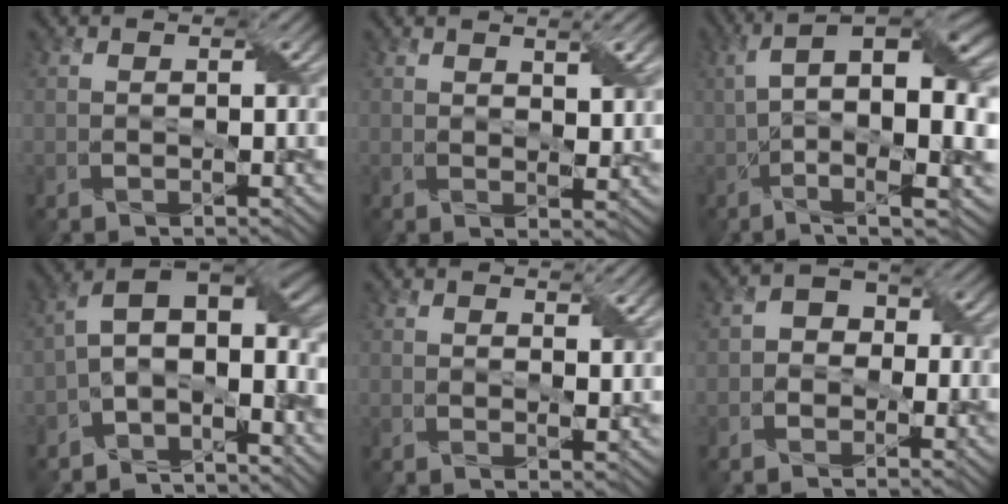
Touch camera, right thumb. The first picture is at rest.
{"total": 4.2, "force": [2.3, 1.2, 3.3], "torque": [-0.063, -0.001, 0.041]}
{"total": 13.5, "force": [0.9, 4.1, 12.8], "torque": [-0.231, -0.003, 0.024]}
{"total": 11.9, "force": [-3.2, 6.6, 9.4], "torque": [-0.170, 0.002, -0.055]}
{"total": 2.3, "force": [1.7, 0.7, 1.4], "torque": [-0.028, -0.005, 0.033]}
{"total": 2.9, "force": [-1.1, 2.5, 1.0], "torque": [-0.011, 0.009, -0.030]}